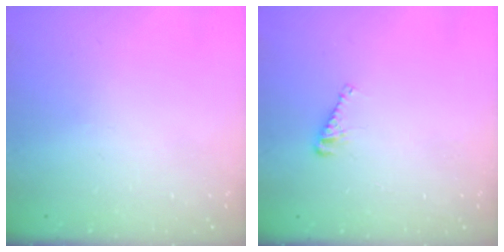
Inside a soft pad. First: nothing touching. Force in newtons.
{"total": 4.6, "press": 4.6, "slide": 0.3}